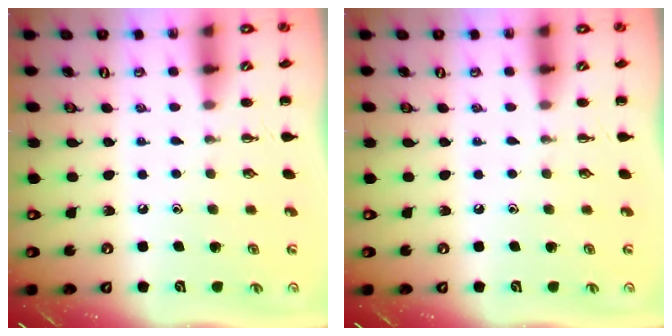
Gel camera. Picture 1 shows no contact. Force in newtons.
{"total": 0.0}